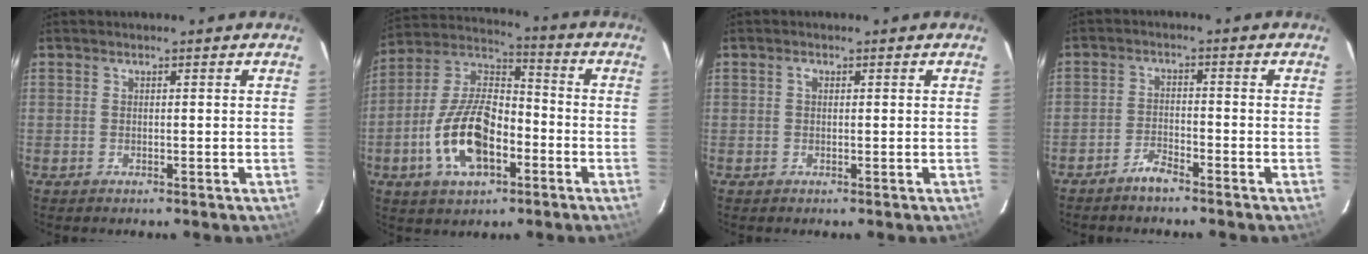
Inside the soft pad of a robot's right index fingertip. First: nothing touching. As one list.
[{"total": 16.4, "force": [-5.8, 8.6, 12.7], "torque": [-0.262, 0.013, -0.101]}, {"total": 0.8, "force": [0.2, 0.6, 0.5], "torque": [-0.009, 0.004, 0.002]}, {"total": 3.3, "force": [-2.9, 0.7, 1.4], "torque": [-0.045, 0.005, -0.058]}]